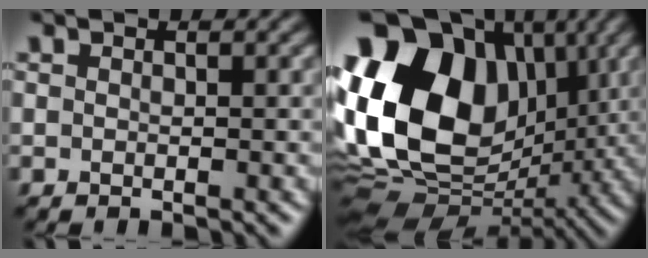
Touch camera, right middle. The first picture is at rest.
{"total": 17.7, "force": [2.2, 13.0, 11.8], "torque": [-0.240, 0.020, 0.032]}